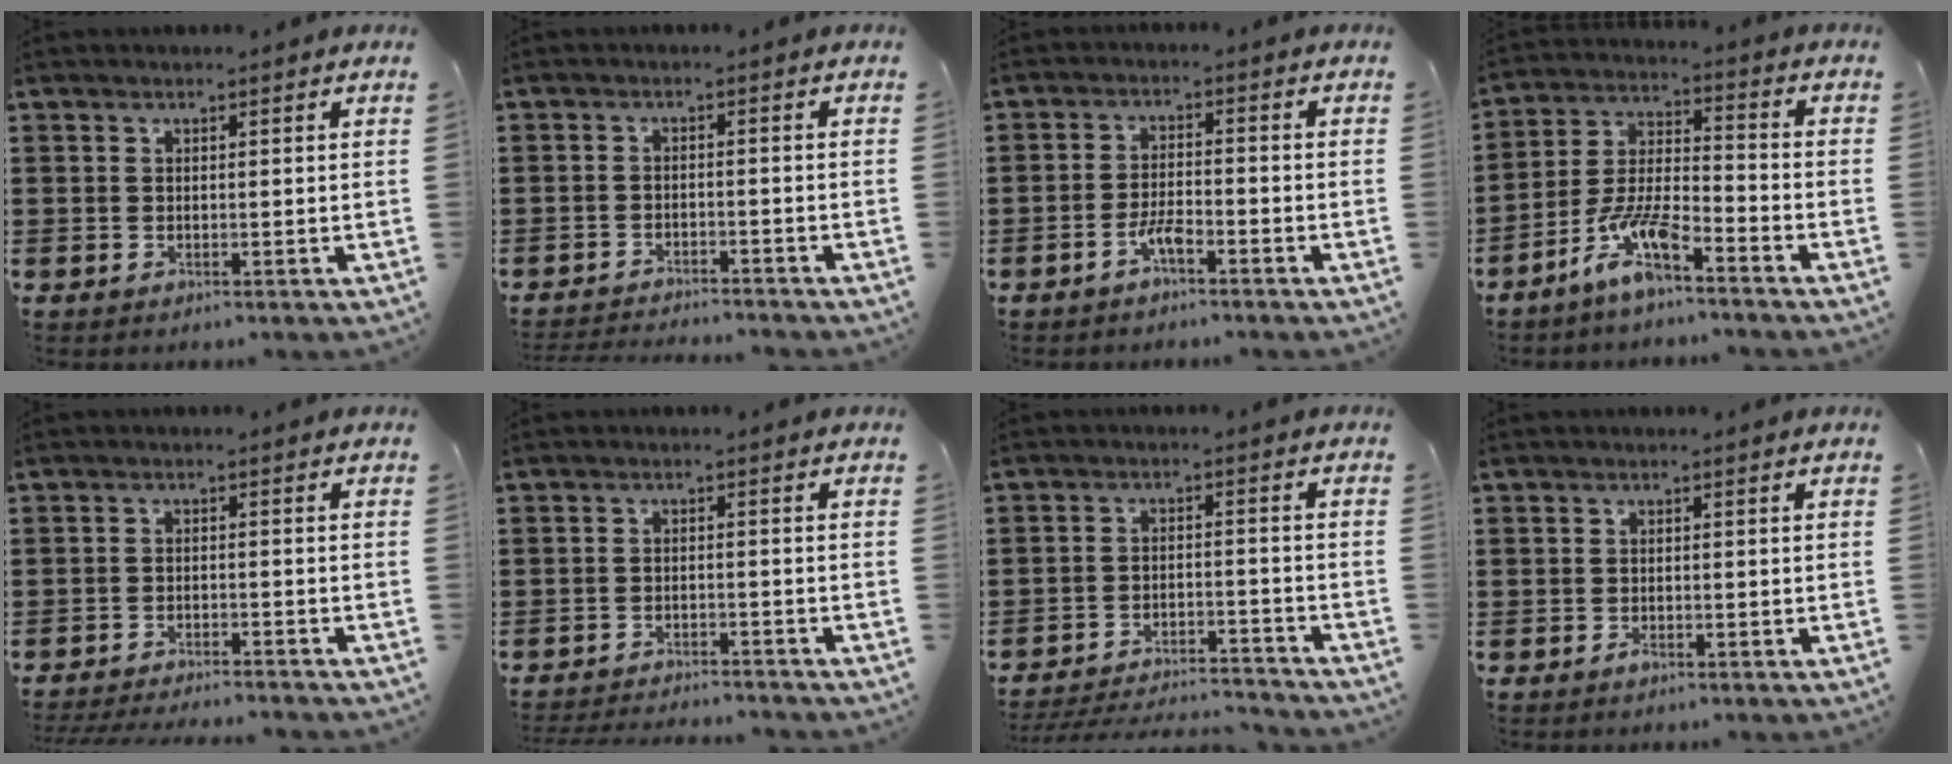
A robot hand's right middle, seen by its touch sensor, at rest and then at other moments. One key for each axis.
{"total": 2.5, "fx": -2.5, "fy": 0.0, "fz": 0.0, "tx": -0.005, "ty": 0.001, "tz": -0.052}
{"total": 3.6, "fx": -2.4, "fy": 0.9, "fz": 2.6, "tx": -0.058, "ty": 0.003, "tz": -0.048}
{"total": 8.6, "fx": -6.2, "fy": 1.8, "fz": 5.7, "tx": -0.127, "ty": -0.005, "tz": -0.122}
{"total": 2.9, "fx": -2.9, "fy": -0.1, "fz": 0.3, "tx": -0.008, "ty": 0.000, "tz": -0.061}
{"total": 2.7, "fx": -2.7, "fy": 0.1, "fz": 0.1, "tx": -0.007, "ty": 0.000, "tz": -0.056}
{"total": 4.9, "fx": -4.8, "fy": 0.5, "fz": 0.8, "tx": -0.029, "ty": -0.001, "tz": -0.104}
{"total": 1.0, "fx": -0.7, "fy": 0.6, "fz": 0.3, "tx": -0.006, "ty": 0.000, "tz": -0.014}